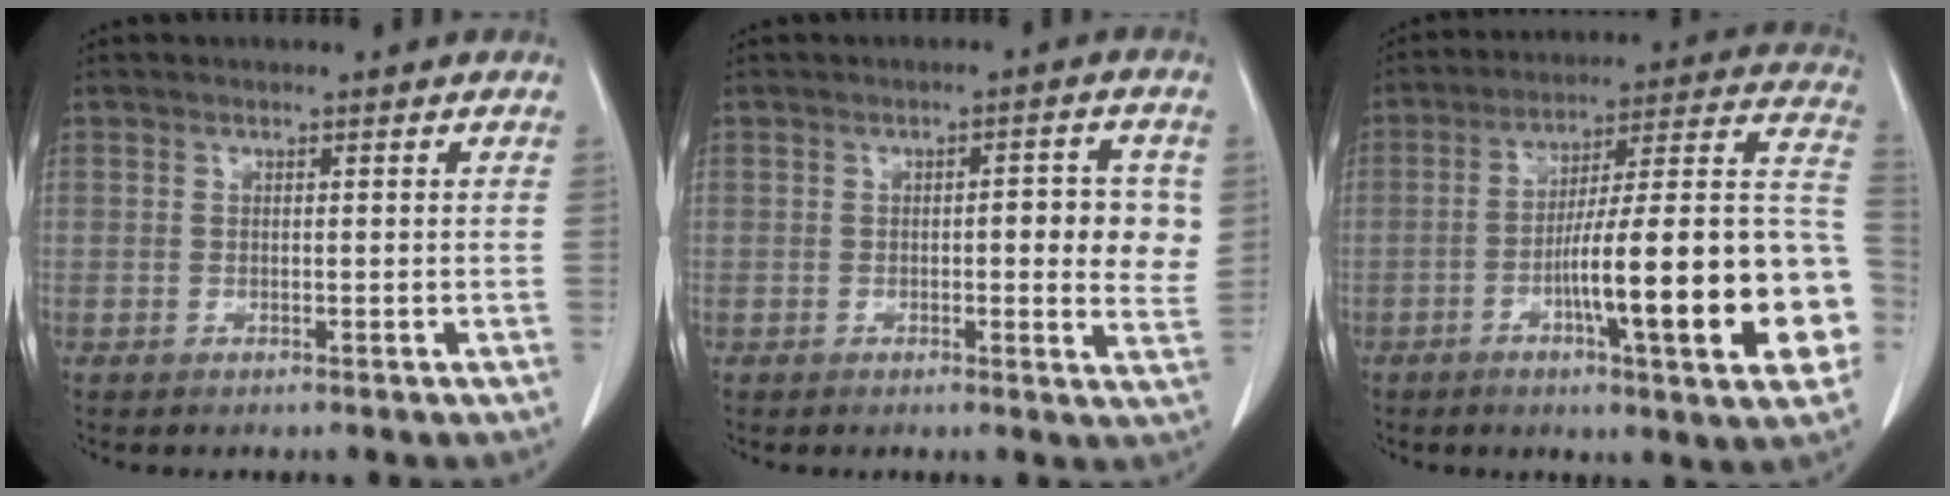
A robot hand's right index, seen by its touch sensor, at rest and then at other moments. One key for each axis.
{"total": 6.8, "fx": 0.7, "fy": 1.8, "fz": 6.5, "tx": -0.071, "ty": 0.001, "tz": 0.004}
{"total": 23.8, "fx": -6.6, "fy": 2.3, "fz": 22.8, "tx": -0.250, "ty": 0.019, "tz": -0.093}